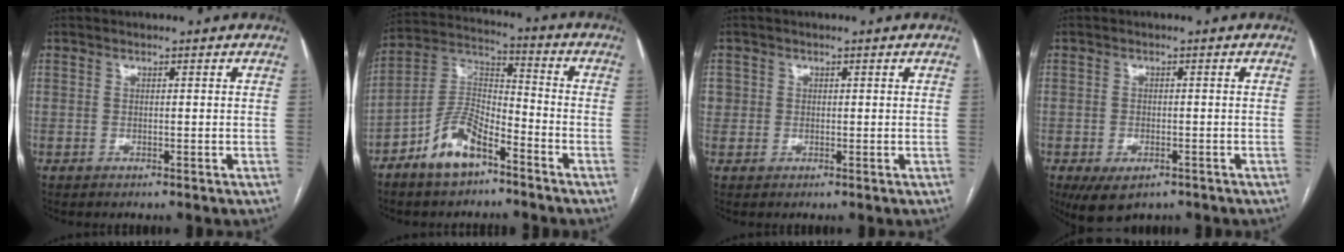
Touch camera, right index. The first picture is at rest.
{"total": 9.7, "force": [-6.2, 3.9, 6.4], "torque": [-0.135, 0.011, -0.119]}
{"total": 2.6, "force": [0.4, 2.5, 0.6], "torque": [-0.011, 0.010, 0.011]}
{"total": 5.5, "force": [-3.3, 2.9, 3.3], "torque": [-0.056, -0.008, -0.043]}